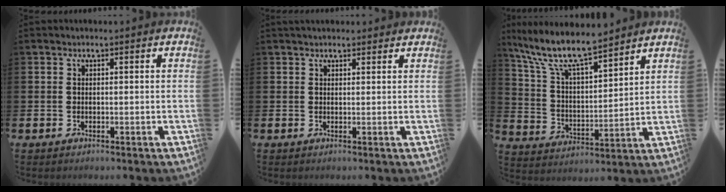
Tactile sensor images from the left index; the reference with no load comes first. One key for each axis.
{"total": 1.6, "fx": 1.4, "fy": 0.6, "fz": 0.2, "tx": 0.002, "ty": 0.000, "tz": 0.025}
{"total": 10.4, "fx": 9.2, "fy": 1.9, "fz": 4.5, "tx": -0.129, "ty": -0.050, "tz": 0.161}